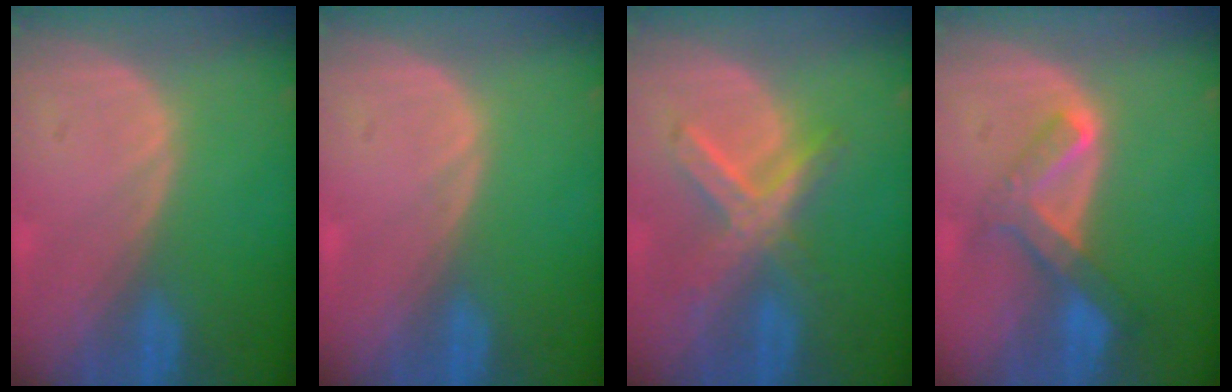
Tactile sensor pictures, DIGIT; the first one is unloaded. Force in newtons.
{"total": 0.0}
{"total": 6.9, "press": 6.2, "slide": 3.0}
{"total": 6.7, "press": 5.7, "slide": 3.5}